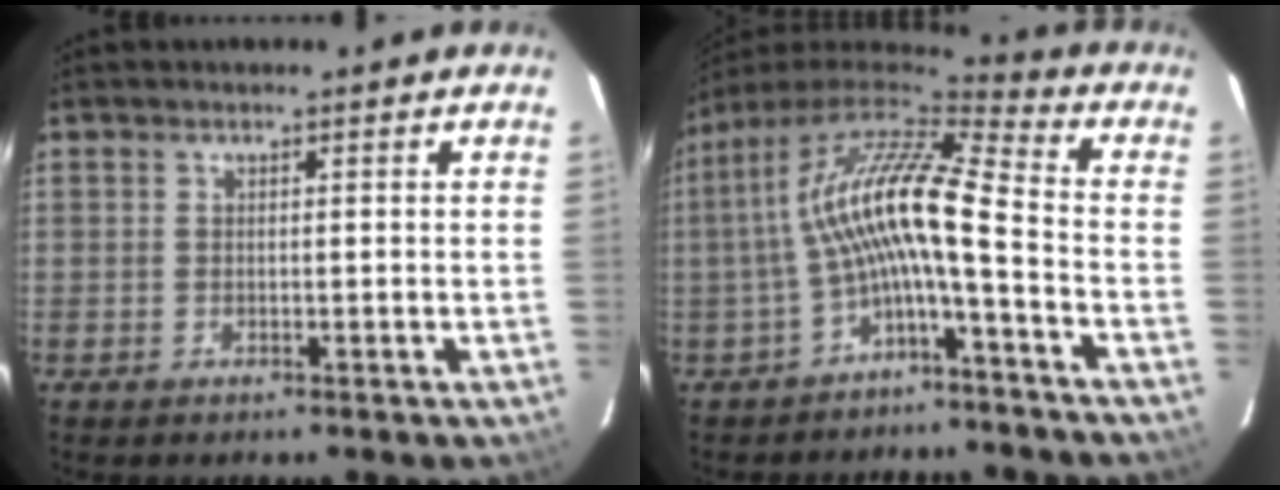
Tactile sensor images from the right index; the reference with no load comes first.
{"total": 13.1, "force": [-1.8, 1.8, 12.9], "torque": [-0.244, 0.017, -0.039]}